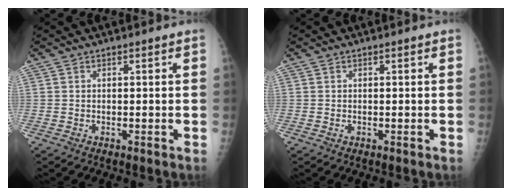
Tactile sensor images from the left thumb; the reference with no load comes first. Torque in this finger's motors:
{"motor_torque": [-0.31, -0.18, 0.08, 0.06, 0.00]}